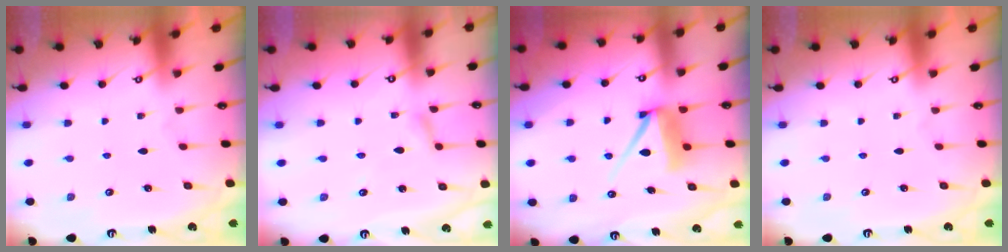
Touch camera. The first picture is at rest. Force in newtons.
{"total": 2.1, "press": 2.1, "slide": 0.2}
{"total": 8.3, "press": 8.2, "slide": 0.9}
{"total": 0.0}